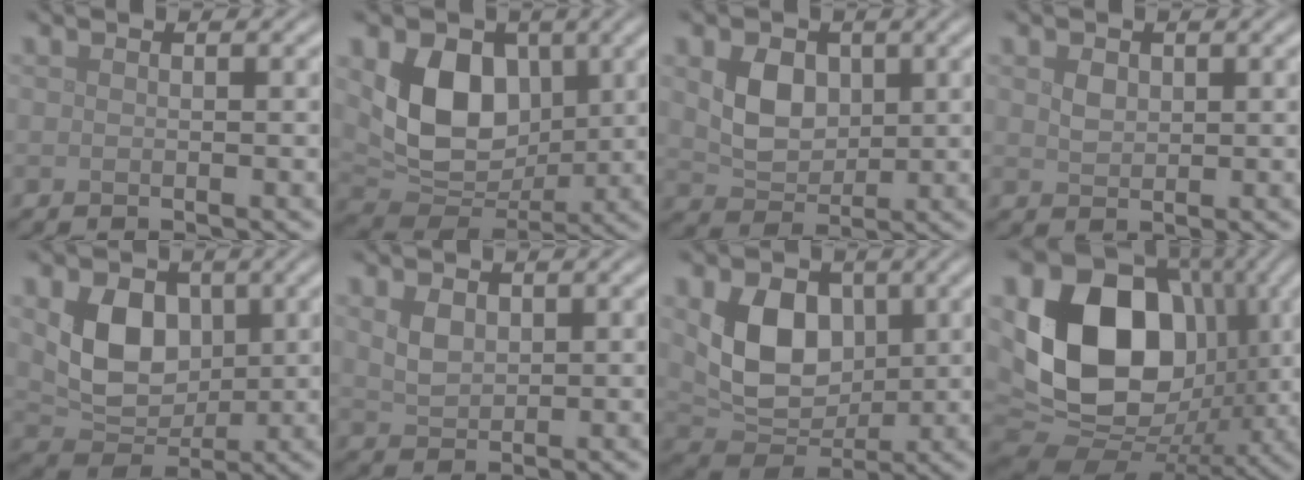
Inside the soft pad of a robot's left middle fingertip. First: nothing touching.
{"total": 8.3, "force": [1.7, 6.0, 5.5], "torque": [-0.102, -0.013, 0.033]}
{"total": 4.2, "force": [1.0, 3.1, 2.6], "torque": [-0.056, -0.003, 0.019]}
{"total": 1.4, "force": [0.6, 1.0, 0.7], "torque": [-0.015, 0.001, 0.012]}
{"total": 6.0, "force": [1.2, 4.4, 3.9], "torque": [-0.075, -0.007, 0.025]}
{"total": 2.2, "force": [0.9, 1.5, 1.4], "torque": [-0.032, -0.001, 0.020]}
{"total": 7.0, "force": [1.4, 5.0, 4.6], "torque": [-0.085, -0.007, 0.029]}
{"total": 15.4, "force": [2.1, 11.6, 9.9], "torque": [-0.173, -0.004, 0.031]}